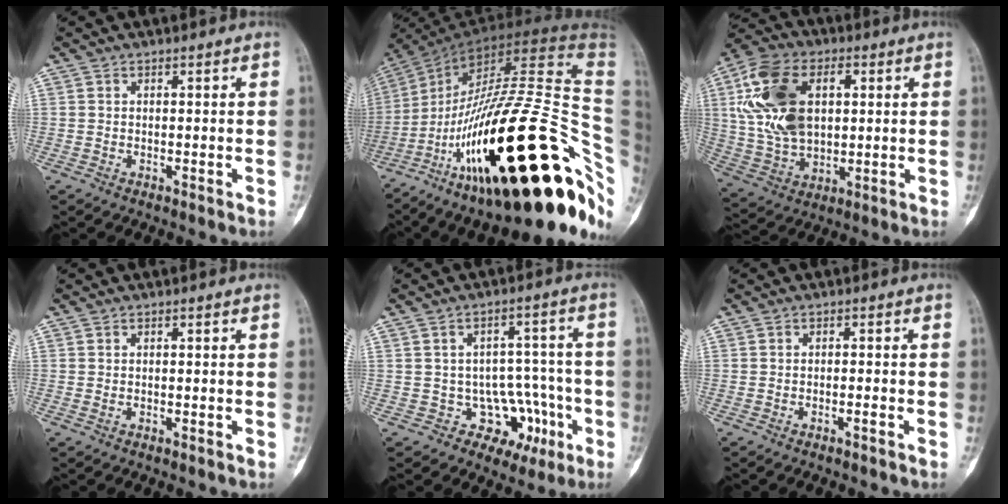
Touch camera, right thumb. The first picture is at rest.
{"total": 43.3, "force": [-12.8, 14.8, 38.7], "torque": [-0.529, 0.086, -0.200]}
{"total": 18.5, "force": [4.1, 11.7, 13.8], "torque": [-0.256, 0.004, 0.077]}
{"total": 0.0}
{"total": 9.6, "force": [-3.6, 8.0, 3.9], "torque": [0.001, 0.042, -0.039]}
{"total": 1.1, "force": [-0.7, 0.1, 0.8], "torque": [-0.021, 0.010, -0.009]}